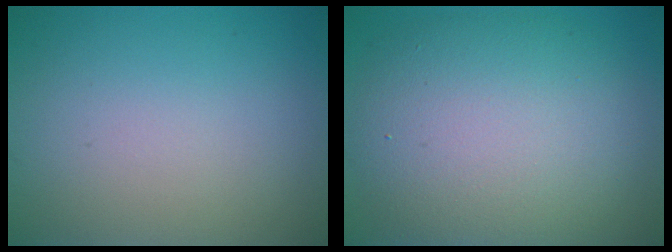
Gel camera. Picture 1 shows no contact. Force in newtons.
{"total": 10.1, "press": 10.1, "slide": 0.3}